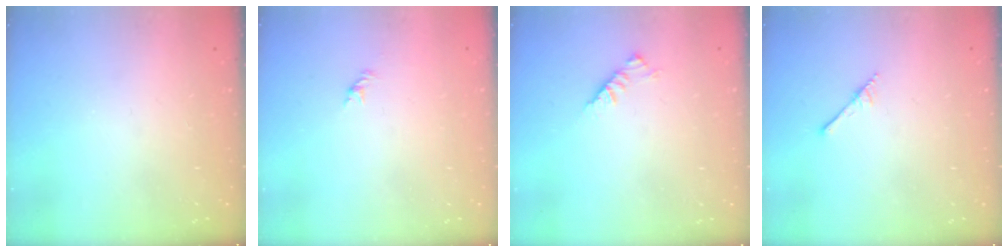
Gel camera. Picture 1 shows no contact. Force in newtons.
{"total": 1.0, "press": 0.9, "slide": 0.4}
{"total": 3.0, "press": 2.9, "slide": 0.8}
{"total": 1.6, "press": 1.6, "slide": 0.2}